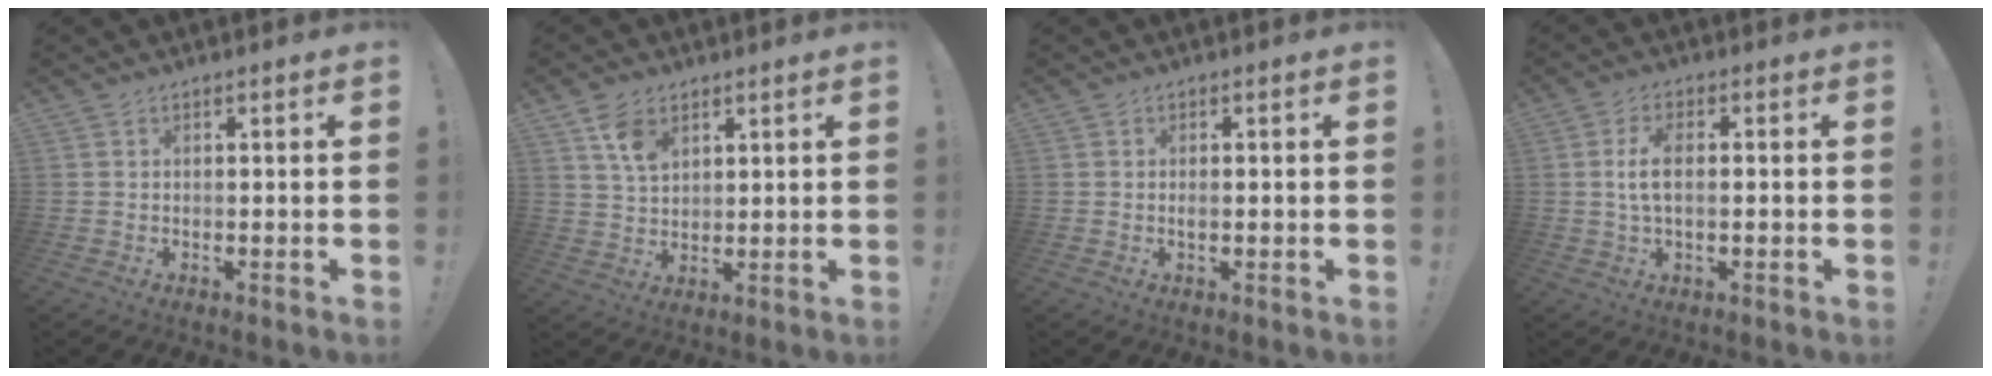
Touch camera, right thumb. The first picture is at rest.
{"total": 7.0, "force": [4.1, 4.2, 3.8], "torque": [-0.055, -0.020, 0.076]}
{"total": 1.1, "force": [-0.2, 0.4, 1.0], "torque": [-0.016, 0.000, -0.004]}
{"total": 6.2, "force": [0.2, 2.5, 5.7], "torque": [-0.107, -0.002, 0.002]}